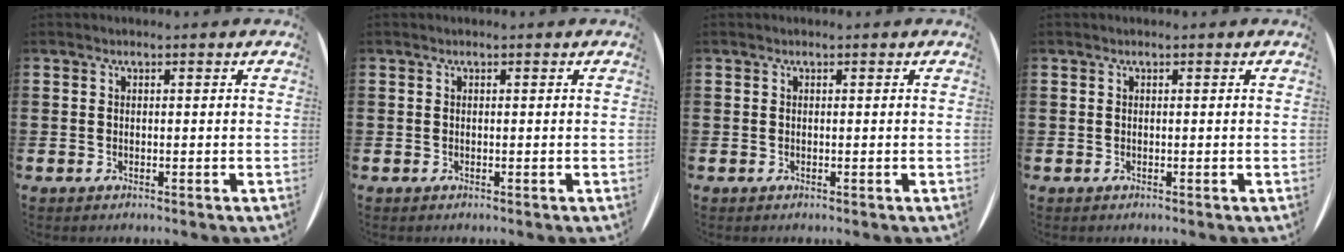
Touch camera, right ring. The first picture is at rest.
{"total": 0.0}
{"total": 0.0}
{"total": 0.0}